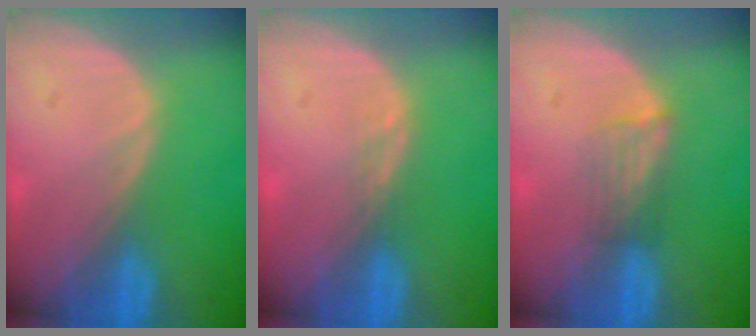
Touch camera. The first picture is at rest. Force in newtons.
{"total": 1.0, "press": 0.8, "slide": 0.7}
{"total": 2.8, "press": 2.5, "slide": 1.4}